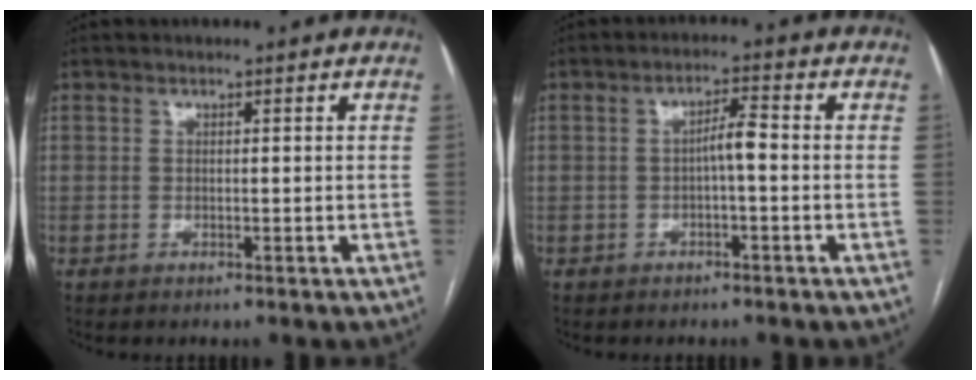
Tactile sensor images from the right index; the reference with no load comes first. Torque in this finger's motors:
{"motor_torque": [0.61, -0.14, 0.28, 0.08]}